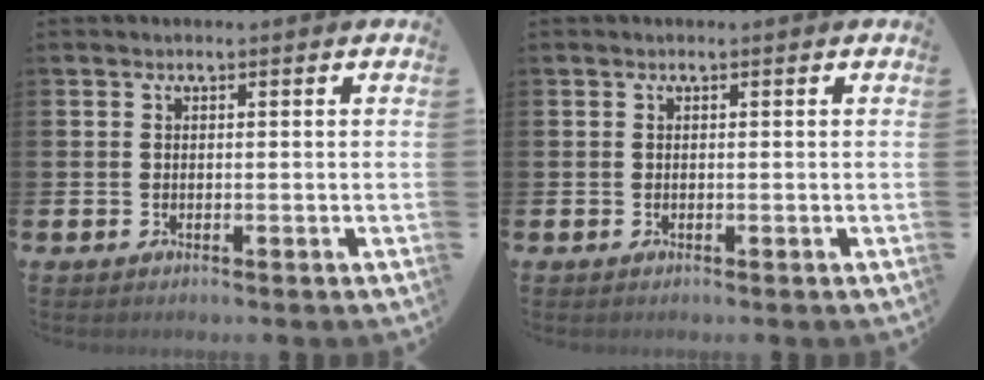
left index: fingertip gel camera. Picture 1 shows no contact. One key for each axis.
{"total": 0.0}